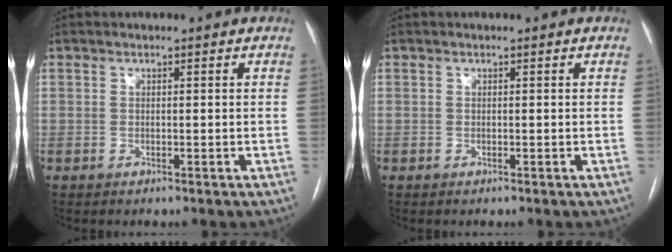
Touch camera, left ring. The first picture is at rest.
{"total": 0.0}